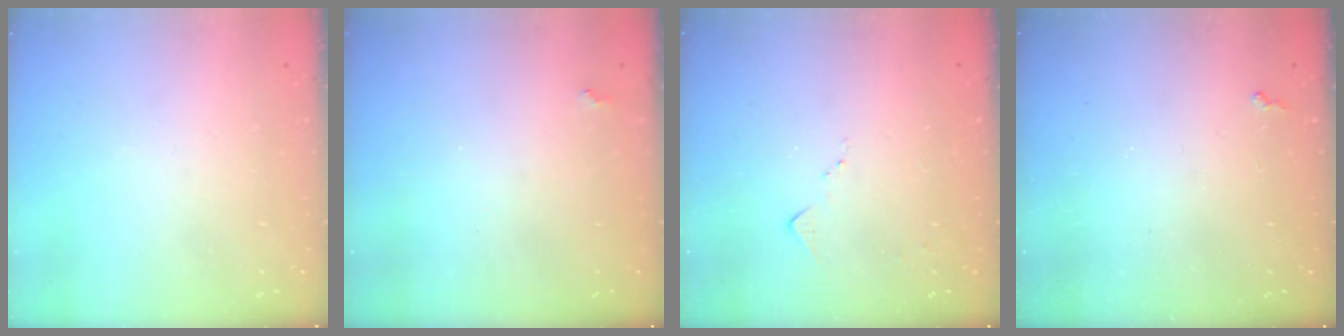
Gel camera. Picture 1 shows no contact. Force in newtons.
{"total": 2.0, "press": 2.0, "slide": 0.5}
{"total": 6.5, "press": 6.4, "slide": 0.8}
{"total": 2.3, "press": 2.3, "slide": 0.5}